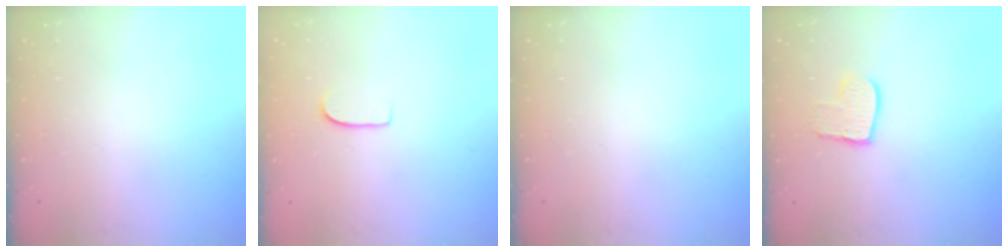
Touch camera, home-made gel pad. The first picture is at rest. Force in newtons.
{"total": 5.5, "press": 5.5, "slide": 0.5}
{"total": 0.0}
{"total": 9.5, "press": 9.5, "slide": 0.7}